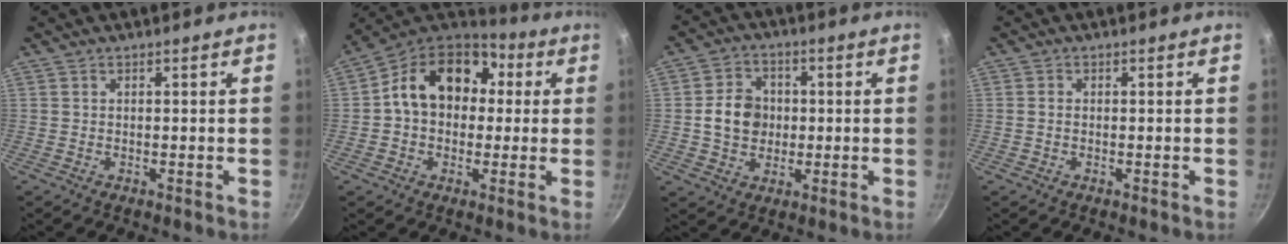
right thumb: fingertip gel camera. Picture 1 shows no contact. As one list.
[{"total": 16.9, "force": [2.7, 12.9, 10.5], "torque": [-0.137, 0.037, 0.027]}, {"total": 8.5, "force": [0.1, 7.2, 4.5], "torque": [-0.050, 0.012, -0.005]}, {"total": 1.1, "force": [-0.1, 0.8, 0.6], "torque": [-0.011, 0.005, -0.004]}]